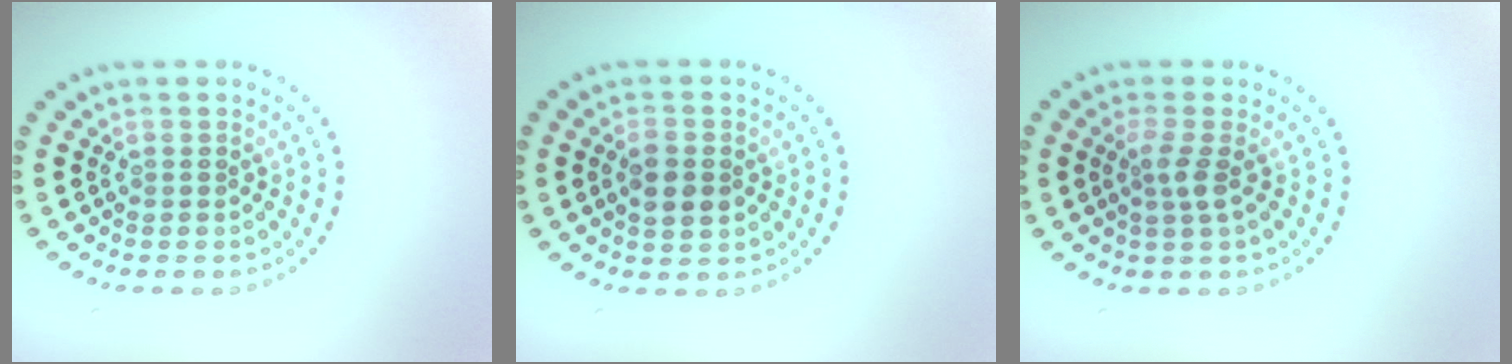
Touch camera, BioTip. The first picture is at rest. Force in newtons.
{"total": 2.8, "press": 2.7, "slide": 0.3}
{"total": 1.8, "press": 1.3, "slide": 1.2}